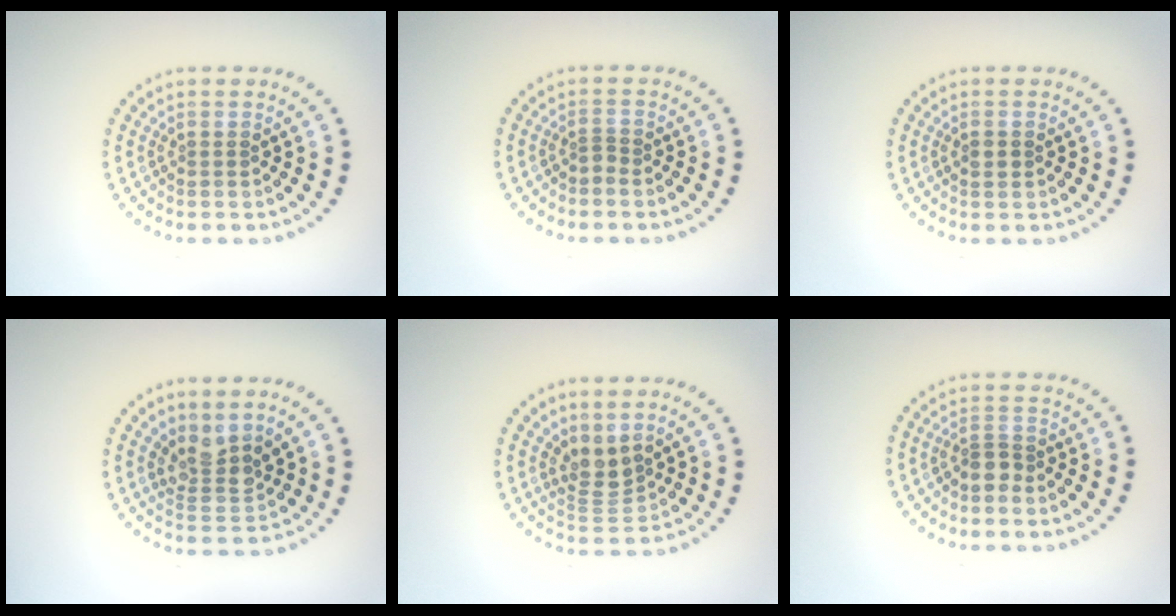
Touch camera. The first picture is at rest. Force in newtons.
{"total": 0.6, "press": 0.3, "slide": 0.5}
{"total": 1.2, "press": 1.2, "slide": 0.1}
{"total": 2.9, "press": 2.4, "slide": 1.6}
{"total": 2.7, "press": 2.0, "slide": 1.8}
{"total": 1.5, "press": 1.2, "slide": 0.9}